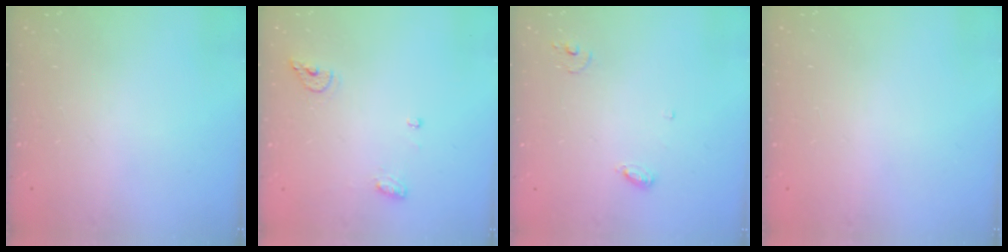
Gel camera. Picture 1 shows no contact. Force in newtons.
{"total": 6.6, "press": 6.5, "slide": 1.0}
{"total": 4.7, "press": 4.7, "slide": 0.5}
{"total": 0.8, "press": 0.8, "slide": 0.1}